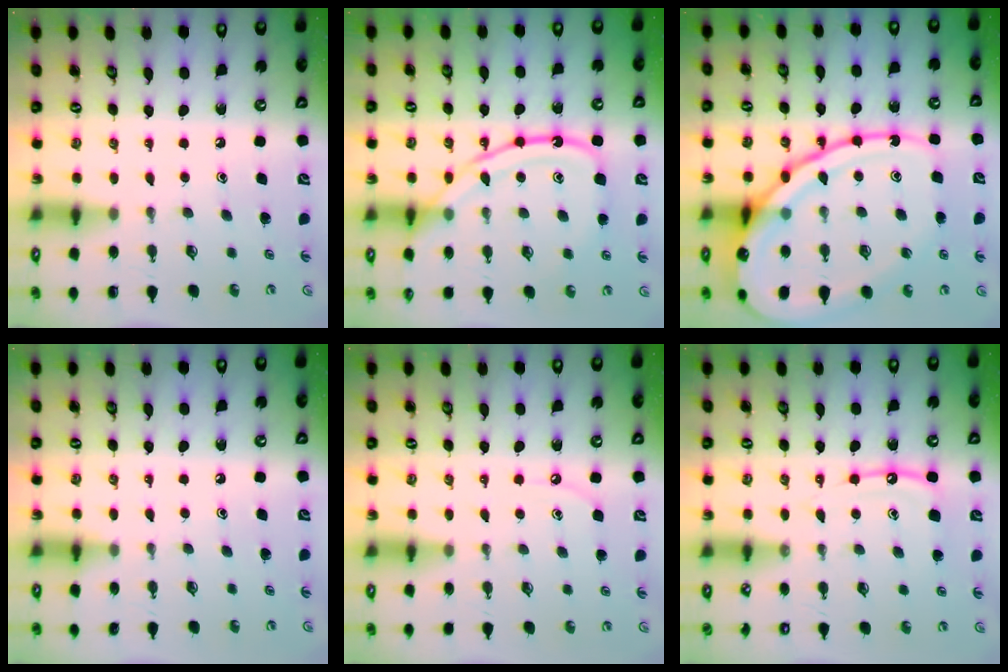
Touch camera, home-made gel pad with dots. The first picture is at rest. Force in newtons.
{"total": 15.0, "press": 15.0, "slide": 1.3}
{"total": 21.7, "press": 21.6, "slide": 2.2}
{"total": 4.0, "press": 3.9, "slide": 0.5}
{"total": 4.0, "press": 3.9, "slide": 0.5}
{"total": 9.2, "press": 9.2, "slide": 0.8}